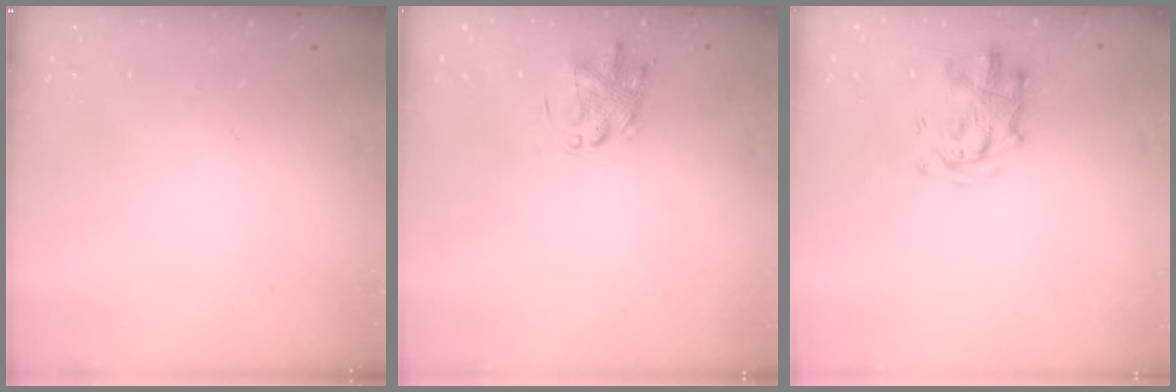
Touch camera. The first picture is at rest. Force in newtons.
{"total": 2.2, "press": 2.2, "slide": 0.1}
{"total": 3.4, "press": 3.4, "slide": 0.4}